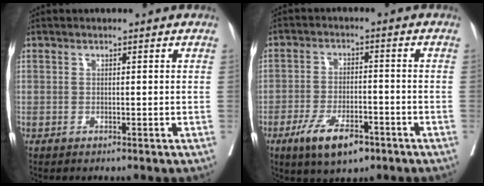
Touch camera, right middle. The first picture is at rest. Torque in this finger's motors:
{"motor_torque": [0.99, -1.05, 0.48, 0.11]}